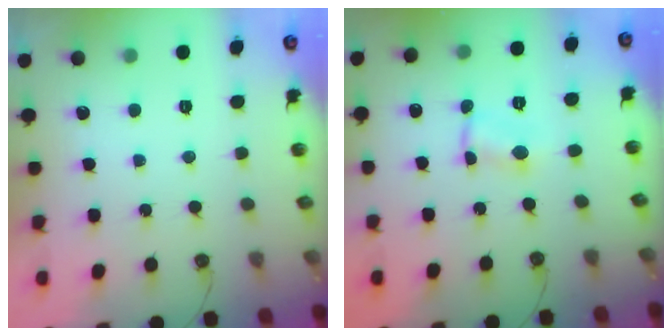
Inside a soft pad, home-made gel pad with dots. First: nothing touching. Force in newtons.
{"total": 1.6, "press": 1.6, "slide": 0.3}